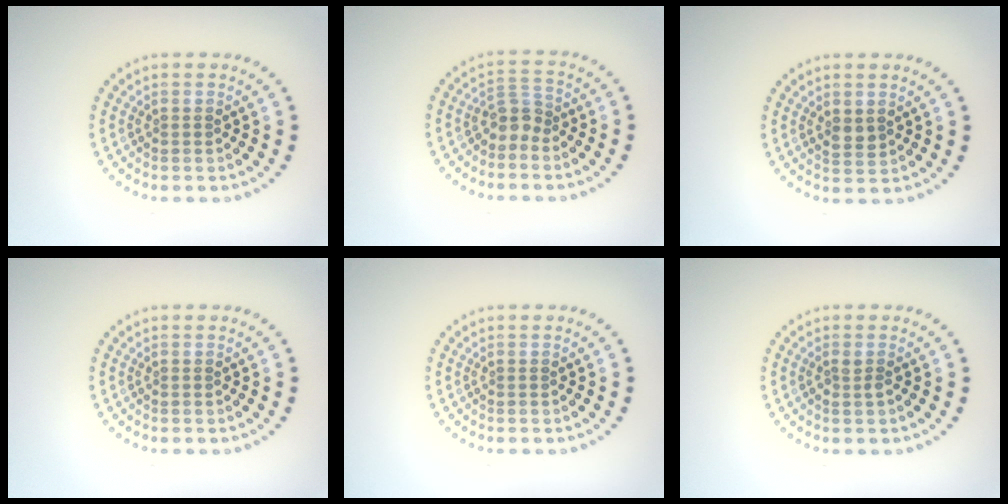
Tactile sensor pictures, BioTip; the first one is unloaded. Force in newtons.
{"total": 2.2, "press": 1.8, "slide": 1.4}
{"total": 1.5, "press": 1.4, "slide": 0.4}
{"total": 0.0}
{"total": 0.0}
{"total": 0.7, "press": 0.6, "slide": 0.2}